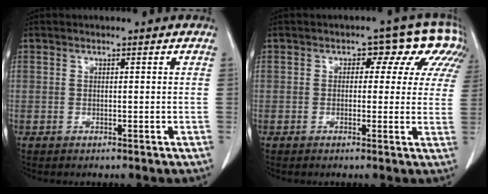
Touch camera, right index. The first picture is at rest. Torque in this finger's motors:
{"motor_torque": [0.21, 0.09, 0.08, 0.02]}